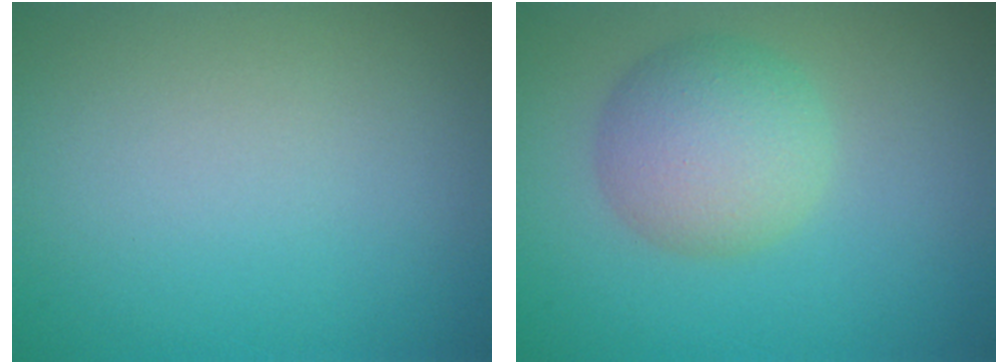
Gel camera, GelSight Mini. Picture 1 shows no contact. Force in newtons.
{"total": 4.7, "press": 4.7, "slide": 0.2}